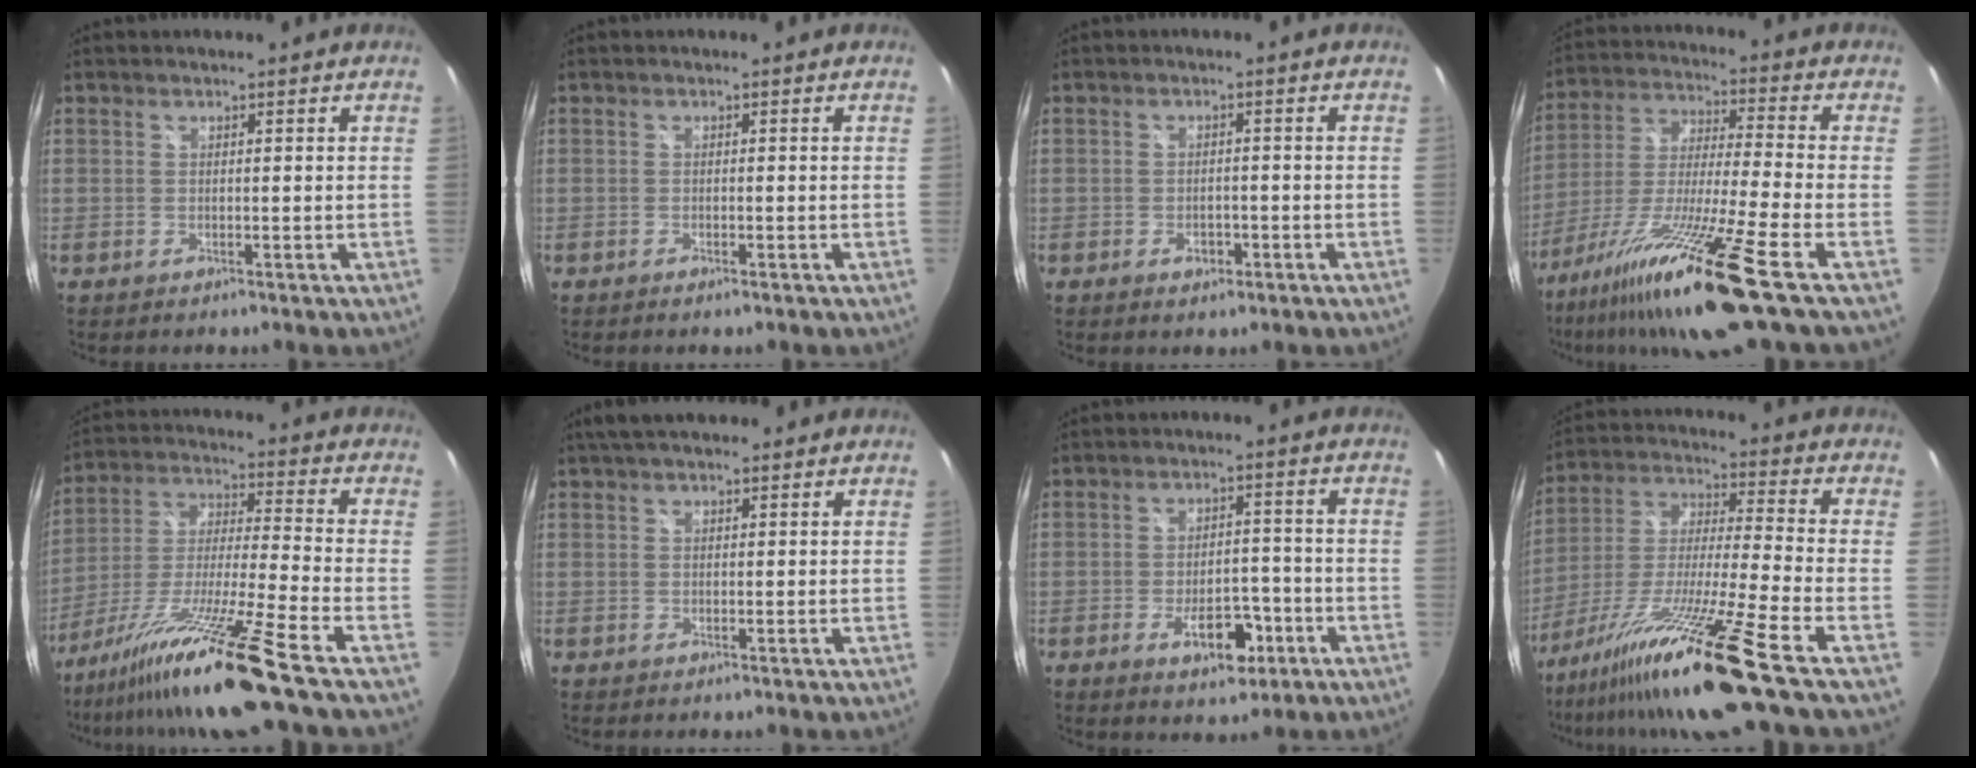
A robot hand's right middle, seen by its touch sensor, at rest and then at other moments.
{"total": 0.7, "force": [-0.6, 0.1, 0.4], "torque": [-0.007, -0.001, -0.011]}
{"total": 2.6, "force": [-1.4, 1.7, 1.3], "torque": [-0.023, 0.000, -0.020]}
{"total": 19.3, "force": [-12.7, -1.0, 14.5], "torque": [-0.292, -0.045, -0.231]}
{"total": 17.7, "force": [-13.1, -2.6, 11.6], "torque": [-0.223, -0.037, -0.238]}
{"total": 4.7, "force": [3.3, 1.9, 2.7], "torque": [-0.043, 0.018, 0.052]}
{"total": 7.7, "force": [-3.7, 3.9, 5.6], "torque": [-0.099, 0.001, -0.046]}
{"total": 19.0, "force": [-13.5, -2.3, 13.3], "torque": [-0.251, -0.045, -0.243]}